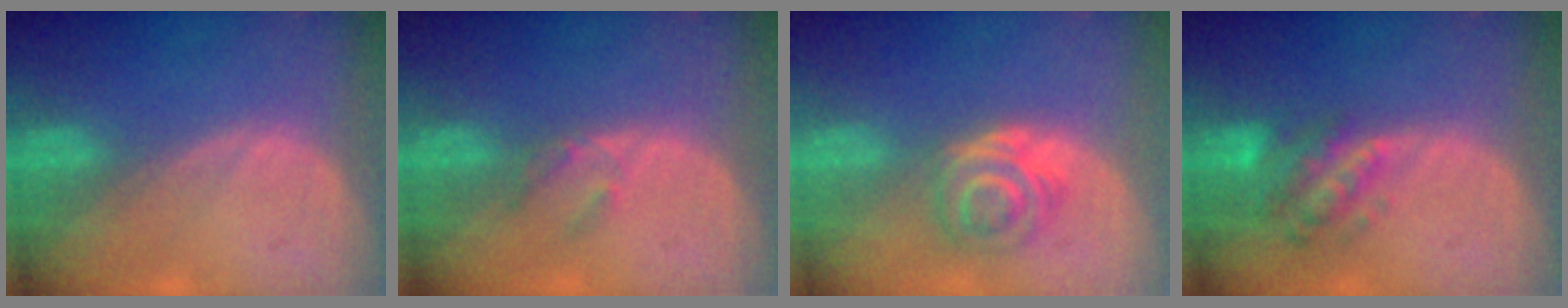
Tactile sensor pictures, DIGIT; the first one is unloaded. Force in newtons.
{"total": 2.3, "press": 2.0, "slide": 1.1}
{"total": 6.4, "press": 5.3, "slide": 3.6}
{"total": 6.2, "press": 6.0, "slide": 1.5}